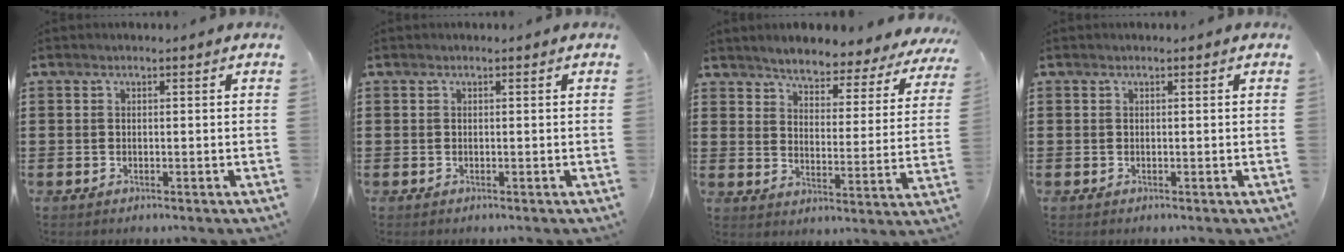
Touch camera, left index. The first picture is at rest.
{"total": 0.0}
{"total": 4.3, "force": [4.2, 0.3, 0.6], "torque": [-0.039, -0.033, 0.068]}
{"total": 0.0}